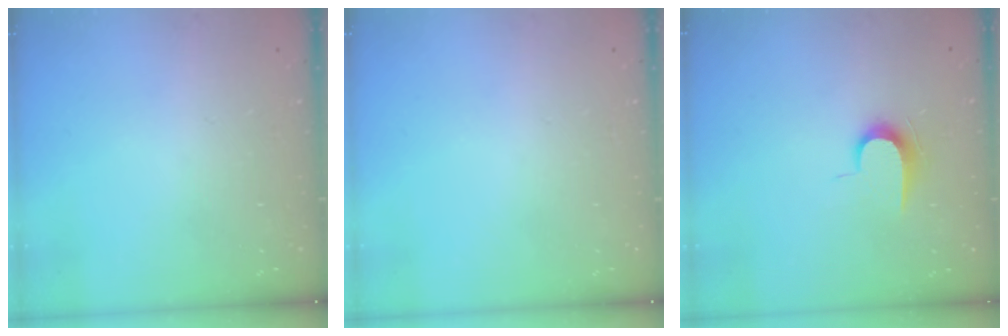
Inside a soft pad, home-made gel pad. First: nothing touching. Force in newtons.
{"total": 0.0}
{"total": 7.2, "press": 7.1, "slide": 0.7}